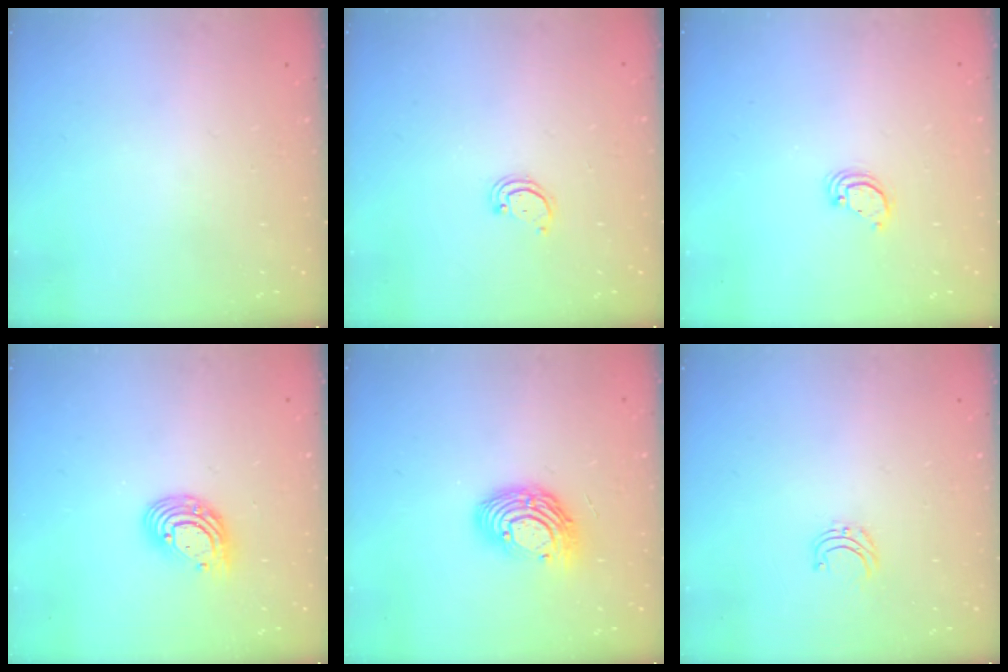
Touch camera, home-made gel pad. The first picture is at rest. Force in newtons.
{"total": 2.2, "press": 2.2, "slide": 0.2}
{"total": 2.9, "press": 2.9, "slide": 0.1}
{"total": 9.4, "press": 9.4, "slide": 0.8}
{"total": 12.1, "press": 12.1, "slide": 1.0}
{"total": 4.2, "press": 4.2, "slide": 0.4}